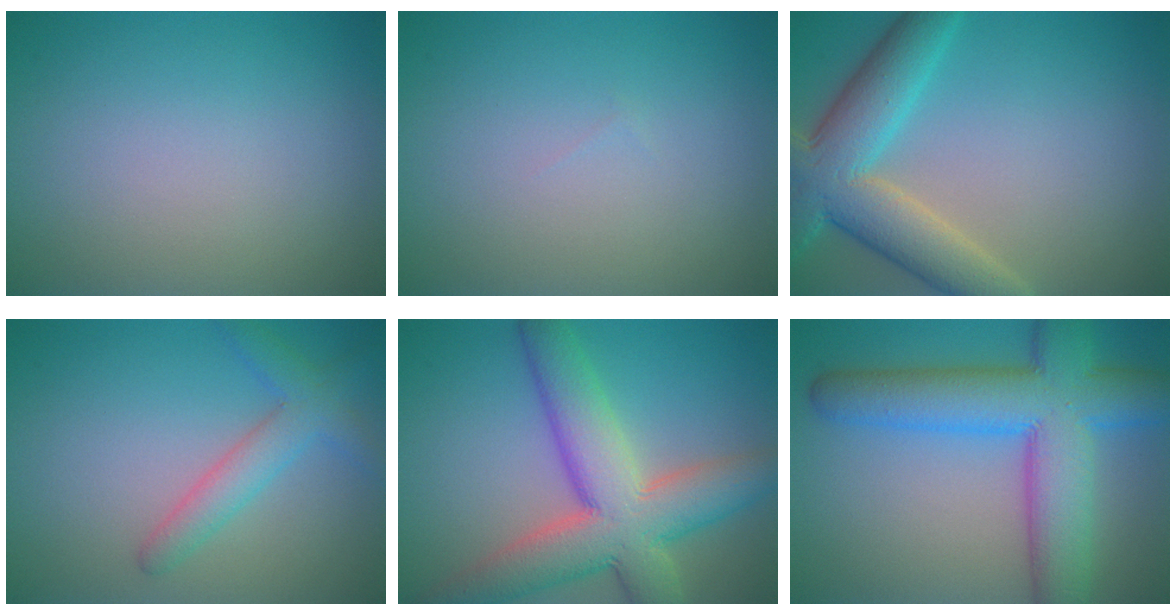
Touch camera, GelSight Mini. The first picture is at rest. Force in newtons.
{"total": 0.0}
{"total": 8.2, "press": 8.1, "slide": 0.6}
{"total": 2.2, "press": 2.2, "slide": 0.2}
{"total": 9.7, "press": 9.6, "slide": 0.7}
{"total": 10.9, "press": 10.9, "slide": 0.2}